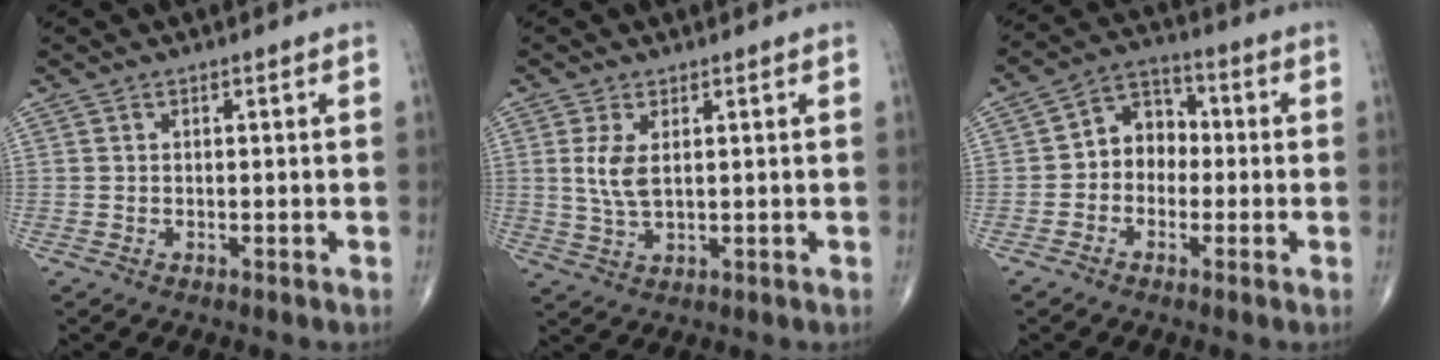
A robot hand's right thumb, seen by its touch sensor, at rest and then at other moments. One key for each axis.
{"total": 4.7, "fx": 1.1, "fy": 2.1, "fz": 4.1, "tx": -0.091, "ty": -0.008, "tz": 0.027}
{"total": 7.4, "fx": -0.9, "fy": 6.0, "fz": 4.3, "tx": -0.033, "ty": 0.033, "tz": -0.034}